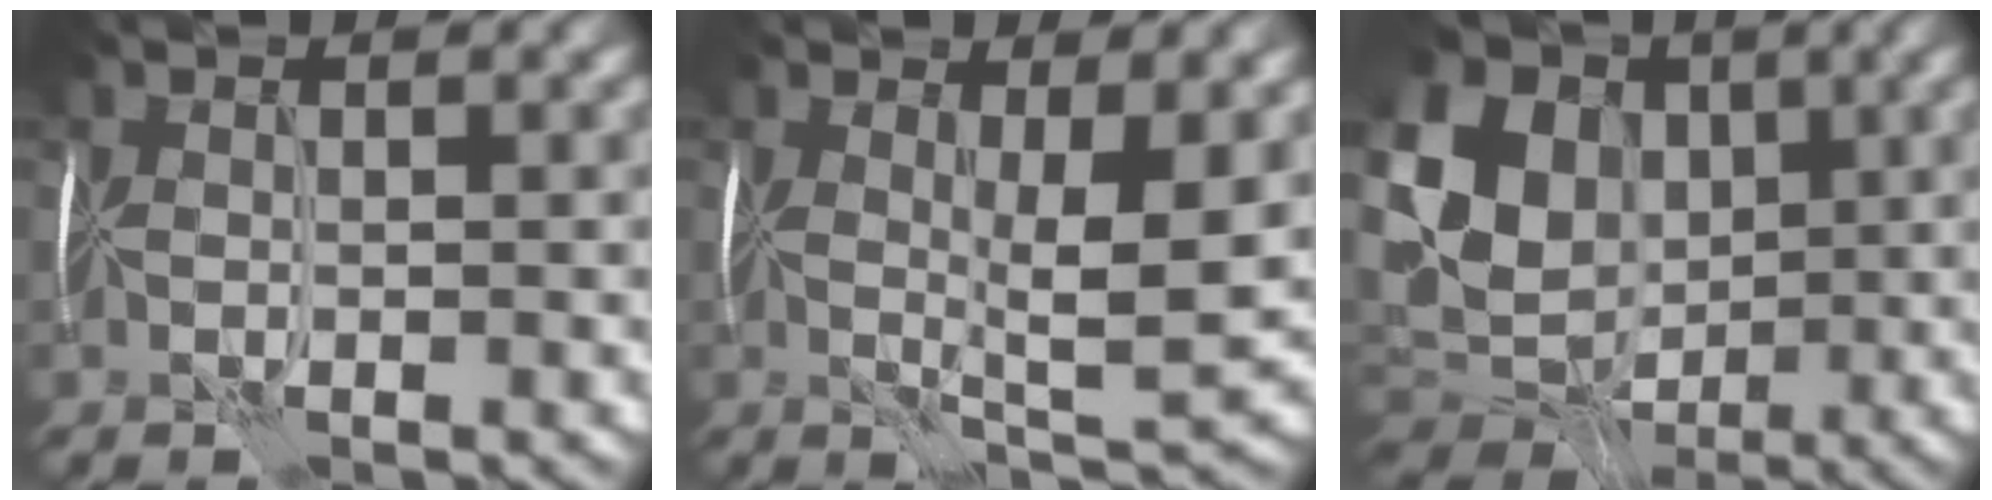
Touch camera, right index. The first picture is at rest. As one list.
[{"total": 4.4, "force": [1.0, 1.0, 4.2], "torque": [-0.066, -0.011, 0.020]}, {"total": 16.6, "force": [3.1, 13.7, 8.8], "torque": [-0.218, 0.033, 0.043]}]